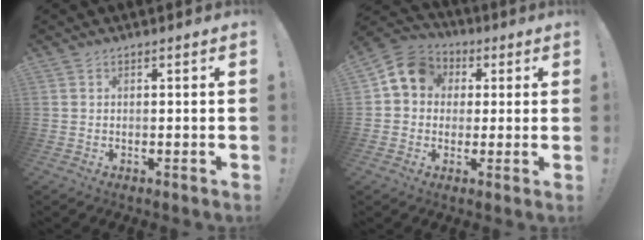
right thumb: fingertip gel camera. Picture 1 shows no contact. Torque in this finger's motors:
{"motor_torque": [0.23, 0.23, 0.07, 0.06, 0.02]}